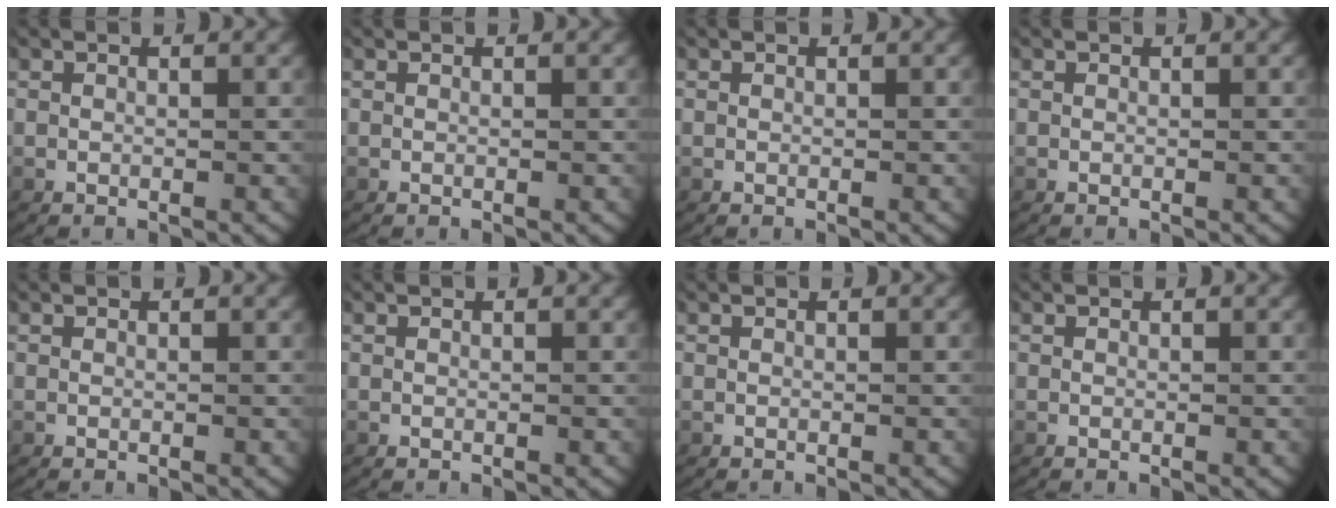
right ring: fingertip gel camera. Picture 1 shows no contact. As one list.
[{"total": 0.0}, {"total": 0.0}, {"total": 0.0}, {"total": 0.0}, {"total": 0.0}, {"total": 0.0}, {"total": 0.0}]